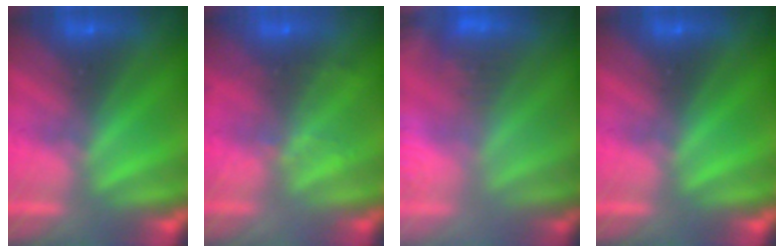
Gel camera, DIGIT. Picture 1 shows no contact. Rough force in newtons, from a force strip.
{"total": 2.3}
{"total": 5.2}
{"total": 0.0}